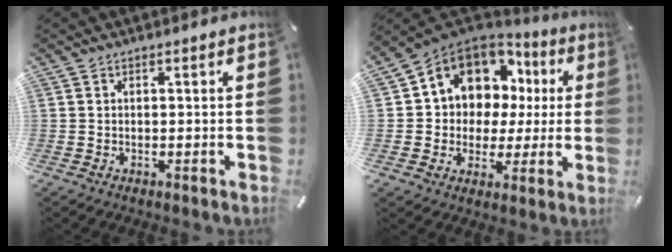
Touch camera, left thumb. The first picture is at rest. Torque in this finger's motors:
{"motor_torque": [2.44, 2.57, 1.47, 0.76, 0.14]}